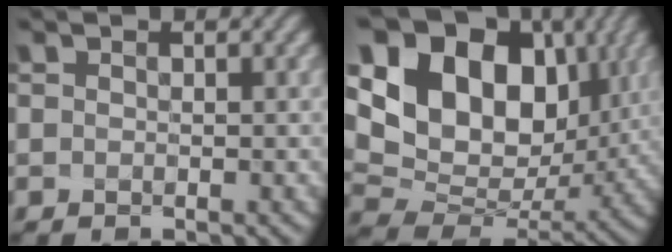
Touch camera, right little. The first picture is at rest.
{"total": 16.7, "force": [5.8, 12.3, 9.8], "torque": [-0.192, 0.048, 0.107]}